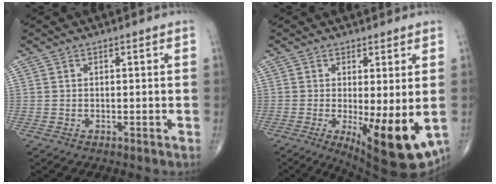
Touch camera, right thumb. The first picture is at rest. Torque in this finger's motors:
{"motor_torque": [2.13, 1.91, 0.19, -0.23, 0.39]}